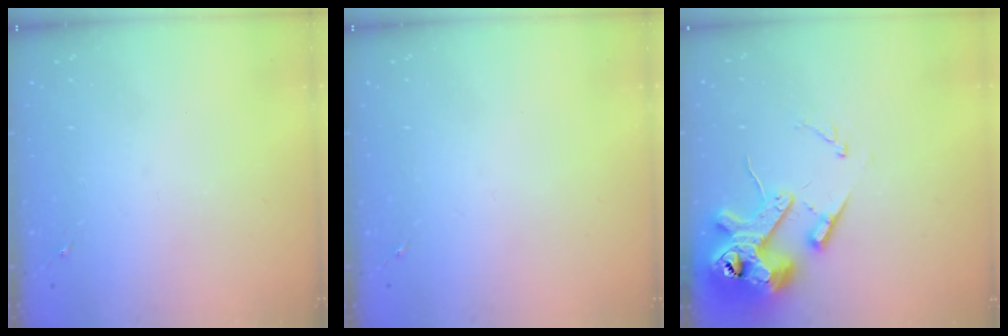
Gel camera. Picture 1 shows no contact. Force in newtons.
{"total": 0.0}
{"total": 16.0, "press": 15.8, "slide": 2.5}